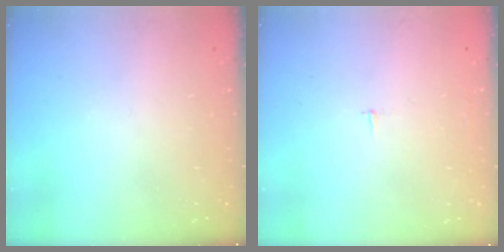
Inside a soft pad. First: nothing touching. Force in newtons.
{"total": 2.1, "press": 2.1, "slide": 0.2}